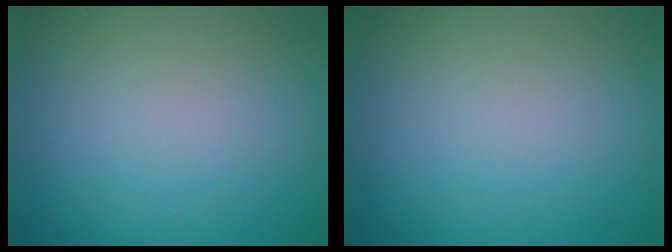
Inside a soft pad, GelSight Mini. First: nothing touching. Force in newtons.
{"total": 0.0}